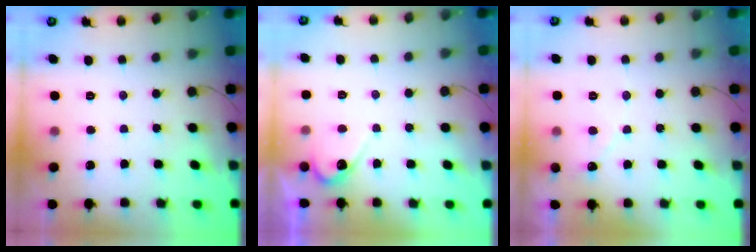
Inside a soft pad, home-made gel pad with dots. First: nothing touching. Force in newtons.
{"total": 5.5, "press": 5.5, "slide": 0.3}
{"total": 4.5, "press": 4.5, "slide": 0.4}